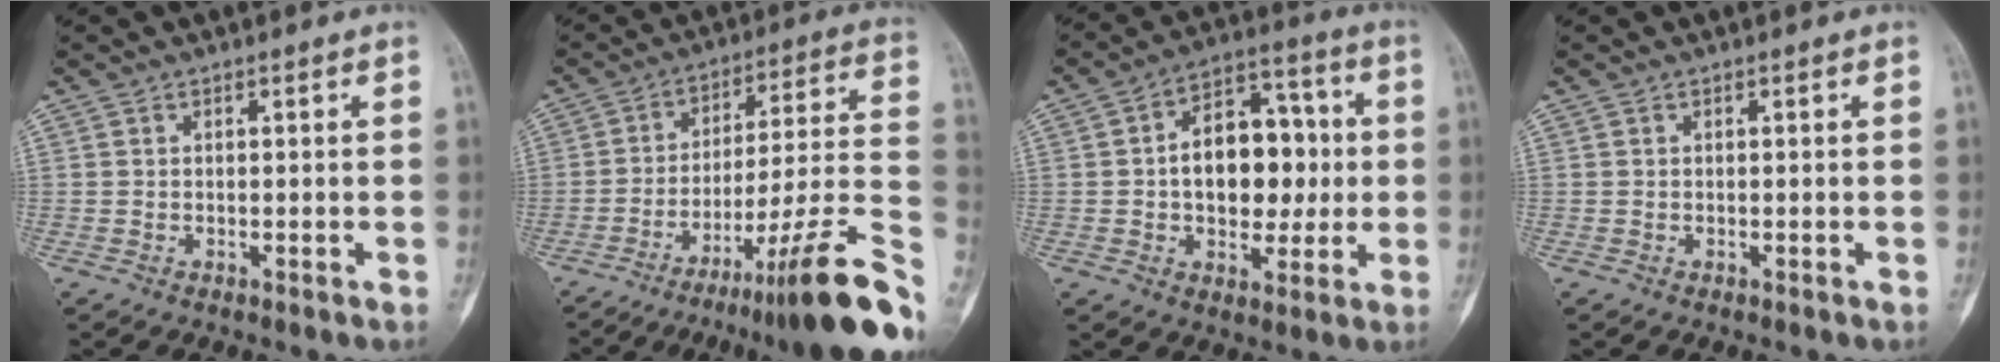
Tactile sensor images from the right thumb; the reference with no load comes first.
{"total": 23.7, "force": [-14.7, 1.7, 18.5], "torque": [-0.199, 0.088, -0.225]}
{"total": 15.7, "force": [0.4, 10.3, 11.9], "torque": [-0.133, 0.032, 0.005]}
{"total": 0.0}